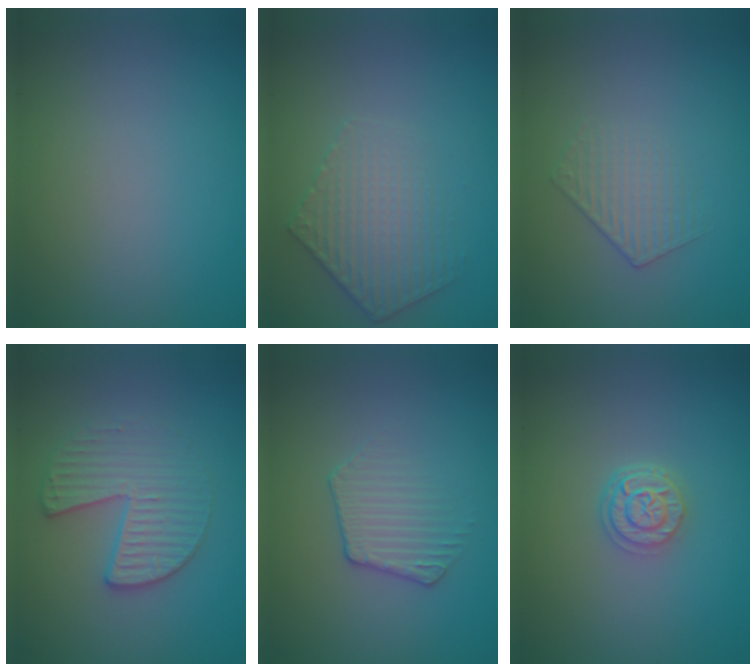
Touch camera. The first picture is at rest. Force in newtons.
{"total": 3.3, "press": 3.1, "slide": 1.4}
{"total": 1.5, "press": 0.9, "slide": 1.2}
{"total": 3.3, "press": 3.0, "slide": 1.3}
{"total": 2.1, "press": 1.5, "slide": 1.4}
{"total": 2.6, "press": 2.1, "slide": 1.5}